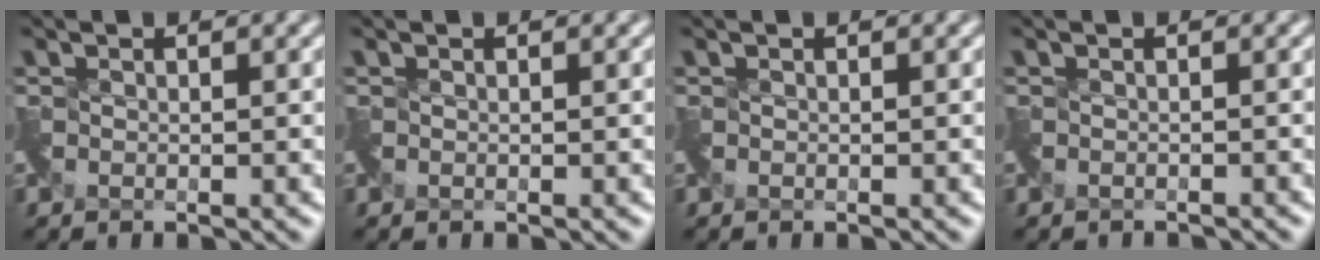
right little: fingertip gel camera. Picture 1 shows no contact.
{"total": 0.0}
{"total": 0.0}
{"total": 1.5, "force": [-1.4, 0.3, 0.3], "torque": [-0.006, -0.020, -0.027]}